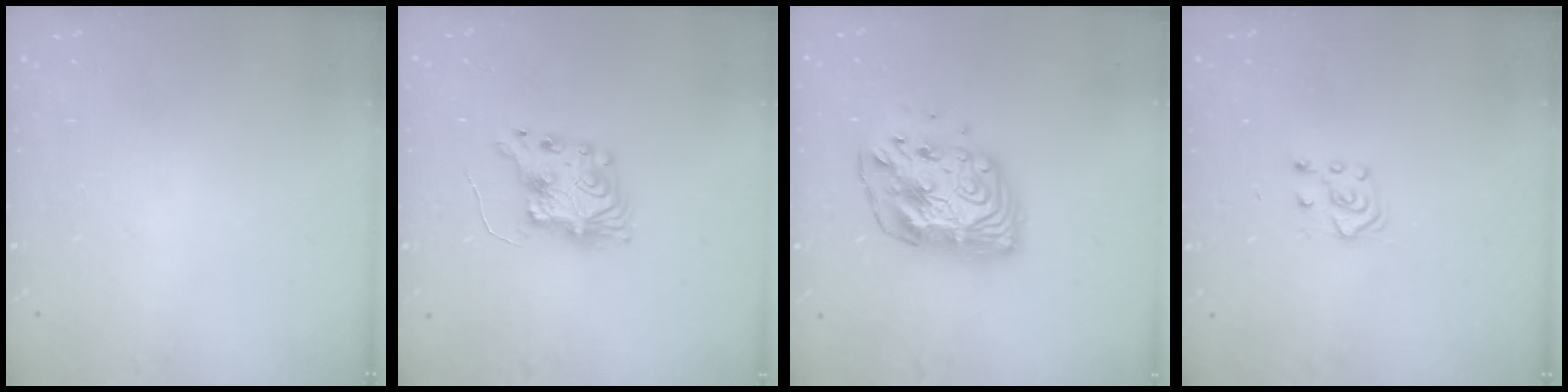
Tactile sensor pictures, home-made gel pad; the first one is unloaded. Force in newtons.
{"total": 8.4, "press": 8.4, "slide": 0.2}
{"total": 12.2, "press": 12.1, "slide": 1.1}
{"total": 4.8, "press": 4.7, "slide": 0.7}